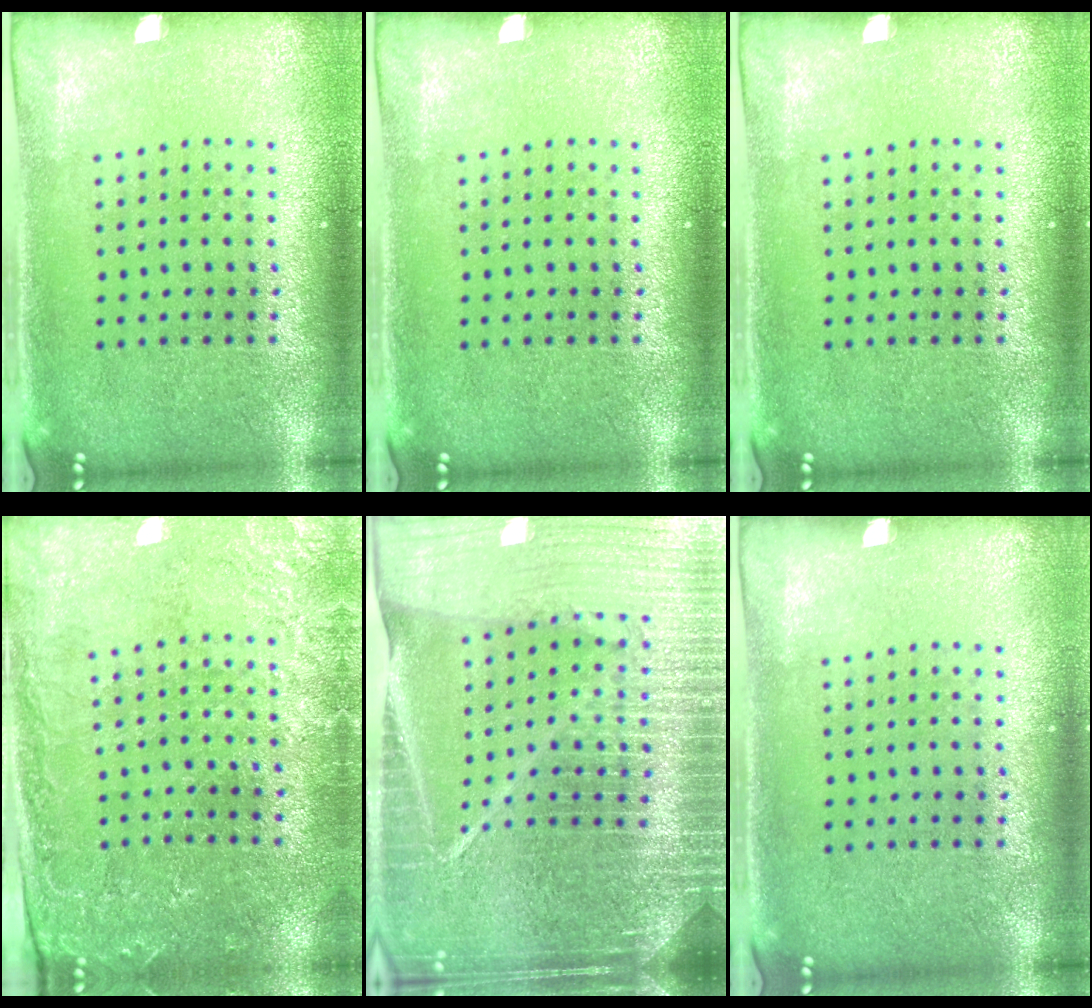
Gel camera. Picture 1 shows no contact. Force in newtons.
{"total": 0.0}
{"total": 0.0}
{"total": 0.6, "press": 0.4, "slide": 0.4}
{"total": 6.5, "press": 5.6, "slide": 3.3}
{"total": 0.0}